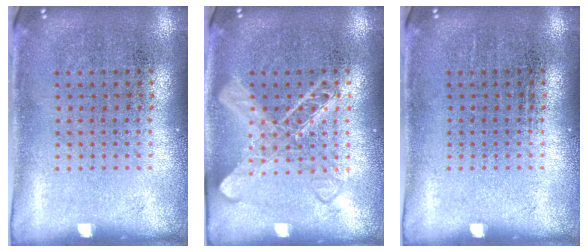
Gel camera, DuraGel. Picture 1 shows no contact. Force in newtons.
{"total": 2.8, "press": 2.7, "slide": 0.5}
{"total": 0.0}